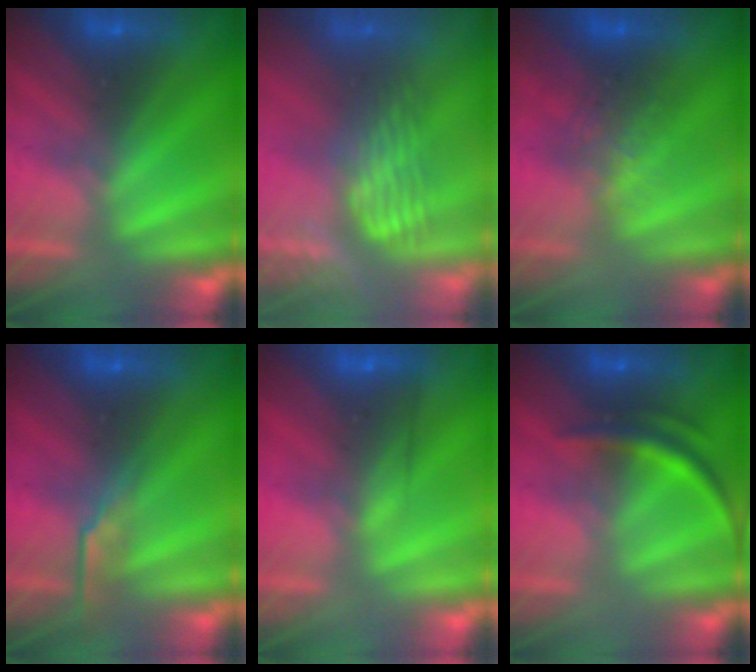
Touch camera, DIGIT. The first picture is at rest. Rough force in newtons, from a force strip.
{"total": 3.9}
{"total": 2.8}
{"total": 2.7}
{"total": 3.3}
{"total": 3.5}